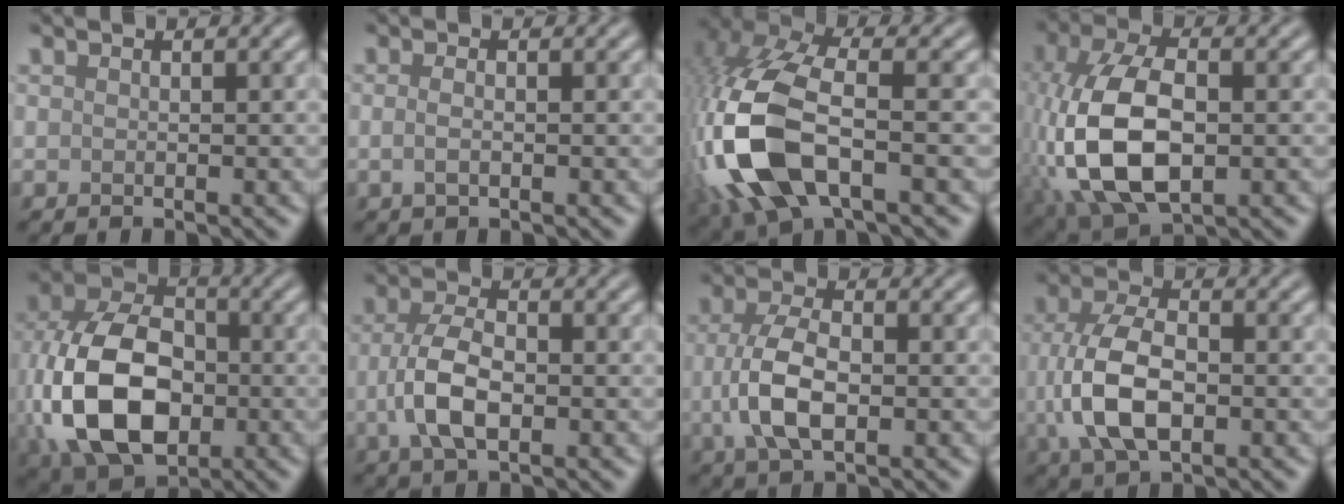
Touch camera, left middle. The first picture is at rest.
{"total": 1.1, "force": [-0.2, 0.5, 1.0], "torque": [-0.022, -0.002, -0.006]}
{"total": 12.4, "force": [-3.0, 5.8, 10.5], "torque": [-0.256, -0.001, -0.066]}
{"total": 11.9, "force": [-2.1, 6.7, 9.7], "torque": [-0.222, -0.004, -0.043]}
{"total": 13.6, "force": [-2.2, 9.3, 9.7], "torque": [-0.225, -0.018, -0.045]}
{"total": 4.8, "force": [-0.9, 2.5, 4.0], "torque": [-0.090, 0.001, -0.020]}
{"total": 5.4, "force": [-0.6, 2.8, 4.5], "torque": [-0.103, -0.001, -0.014]}
{"total": 7.2, "force": [-0.8, 4.1, 5.8], "torque": [-0.133, 0.001, -0.018]}